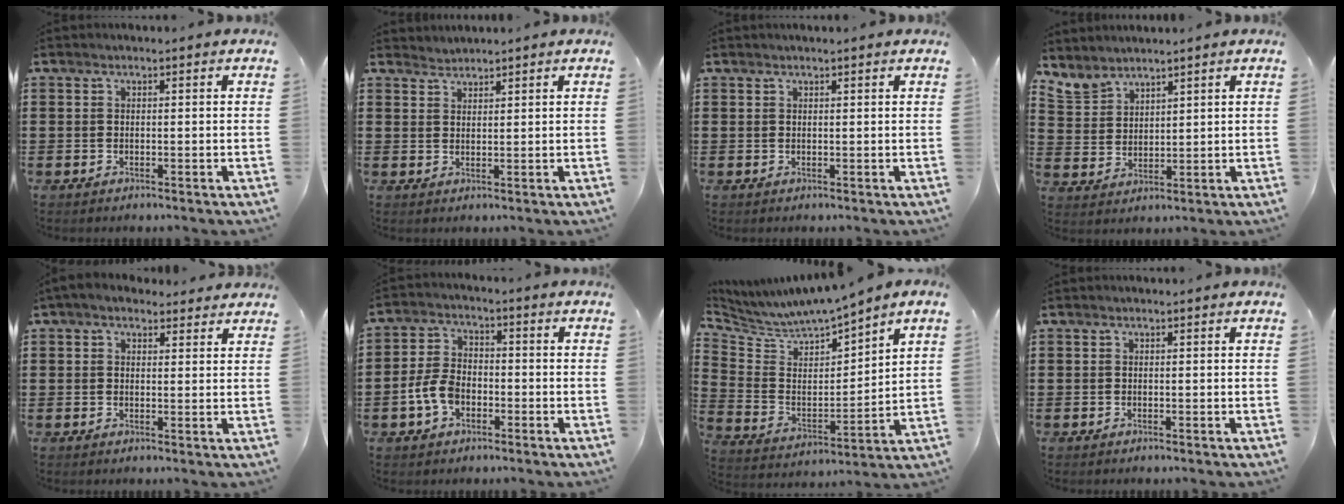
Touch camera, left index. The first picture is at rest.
{"total": 1.4, "force": [1.3, 0.0, -0.4], "torque": [0.003, 0.001, 0.028]}
{"total": 0.6, "force": [0.5, -0.1, 0.4], "torque": [-0.008, -0.003, 0.010]}
{"total": 4.2, "force": [3.9, 1.4, 0.5], "torque": [-0.027, -0.011, 0.076]}
{"total": 2.9, "force": [2.4, 1.1, 1.0], "torque": [-0.027, -0.001, 0.044]}
{"total": 6.0, "force": [-2.1, 3.7, 4.2], "torque": [-0.108, -0.001, -0.047]}
{"total": 4.8, "force": [4.8, 0.4, 0.7], "torque": [-0.046, -0.048, 0.076]}
{"total": 0.0}